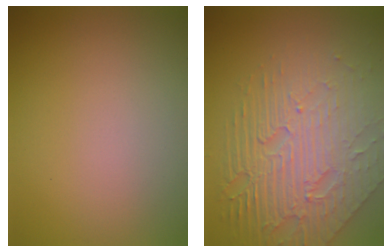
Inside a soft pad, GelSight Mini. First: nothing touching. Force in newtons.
{"total": 8.4, "press": 5.6, "slide": 6.3}